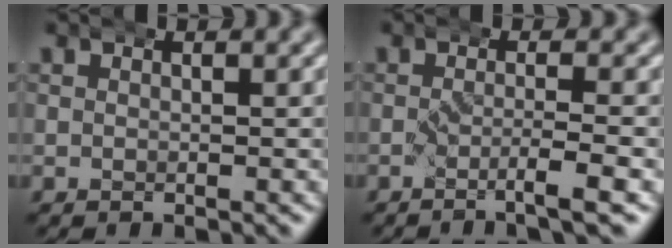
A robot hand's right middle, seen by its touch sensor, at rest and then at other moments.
{"total": 2.1, "force": [-1.4, -0.6, 1.5], "torque": [-0.031, 0.003, -0.030]}